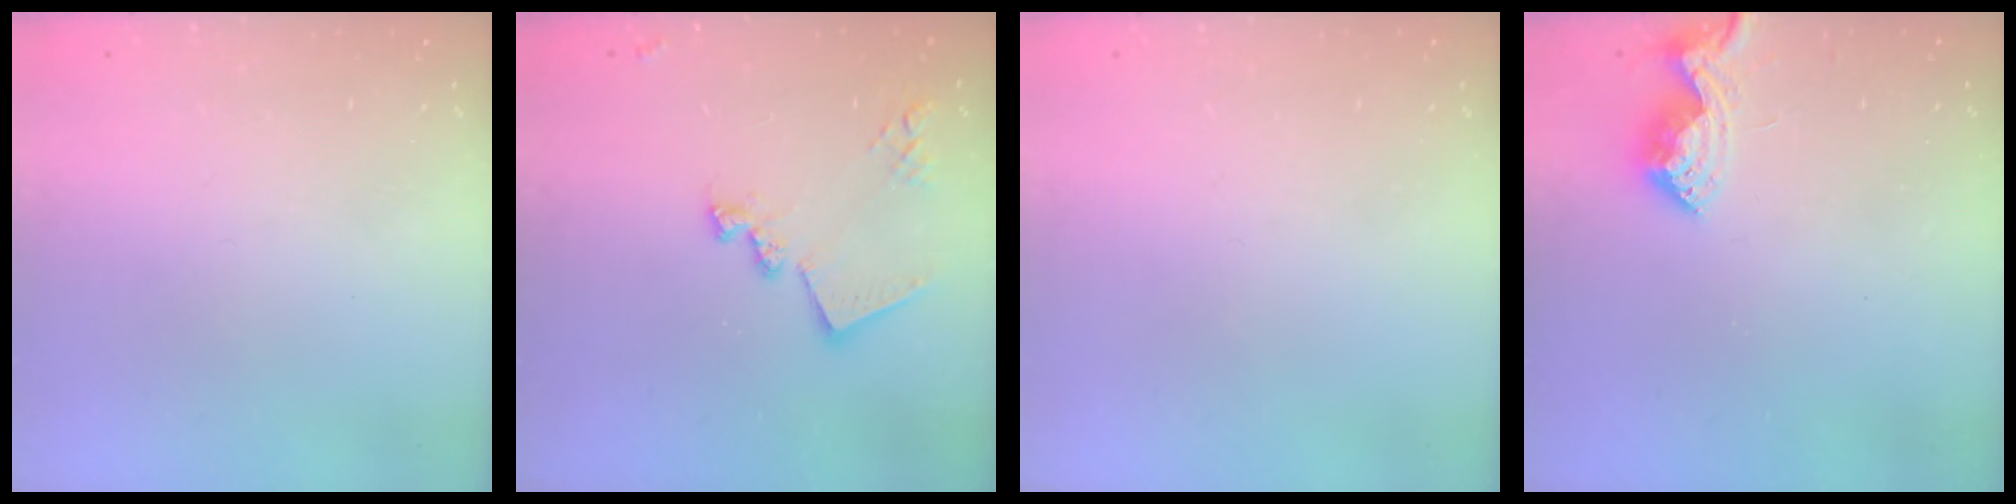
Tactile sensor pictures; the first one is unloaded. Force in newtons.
{"total": 14.3, "press": 14.3, "slide": 1.1}
{"total": 0.0}
{"total": 9.6, "press": 9.6, "slide": 0.5}